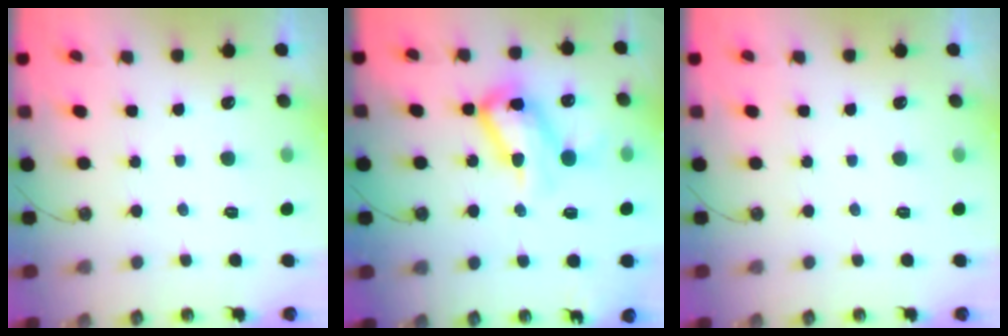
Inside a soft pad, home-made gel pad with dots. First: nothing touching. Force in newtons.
{"total": 20.0, "press": 19.9, "slide": 2.3}
{"total": 0.0}